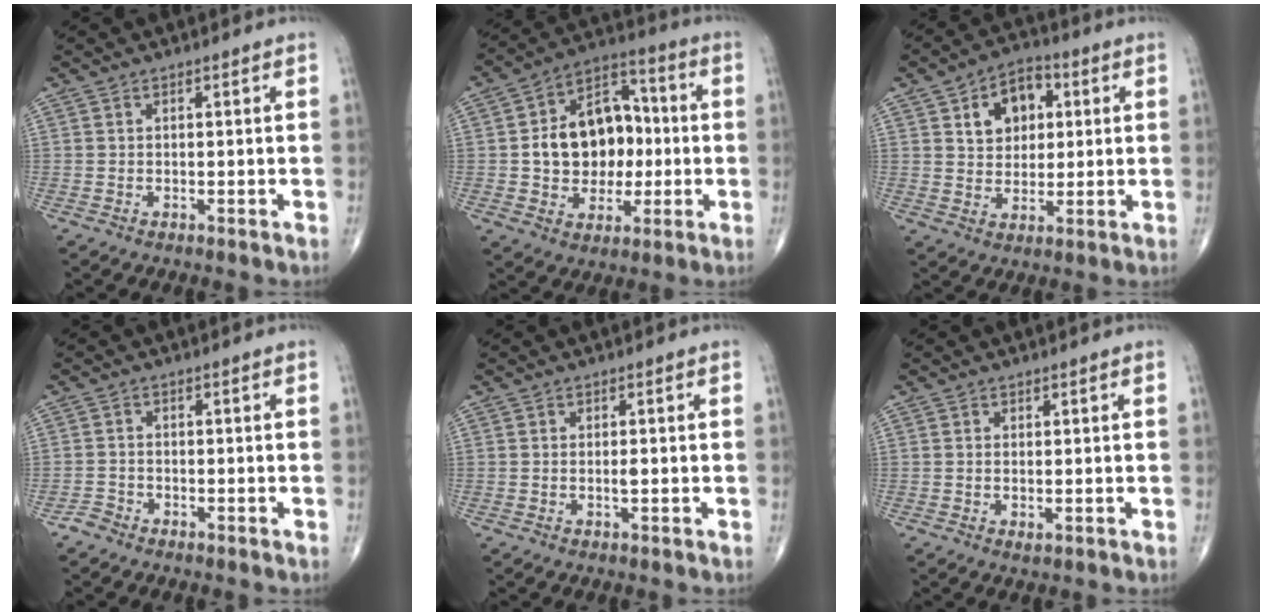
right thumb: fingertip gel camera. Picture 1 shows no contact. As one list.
[{"total": 16.1, "force": [-0.1, 12.0, 10.7], "torque": [-0.122, 0.033, 0.001]}, {"total": 9.9, "force": [3.2, 7.2, 6.0], "torque": [-0.057, -0.002, 0.049]}, {"total": 1.7, "force": [-1.5, 0.9, 0.1], "torque": [-0.003, 0.001, -0.032]}, {"total": 1.1, "force": [-0.1, 0.3, 1.0], "torque": [-0.017, -0.001, -0.002]}, {"total": 1.2, "force": [-0.2, 0.5, 1.0], "torque": [-0.020, -0.005, 0.000]}]